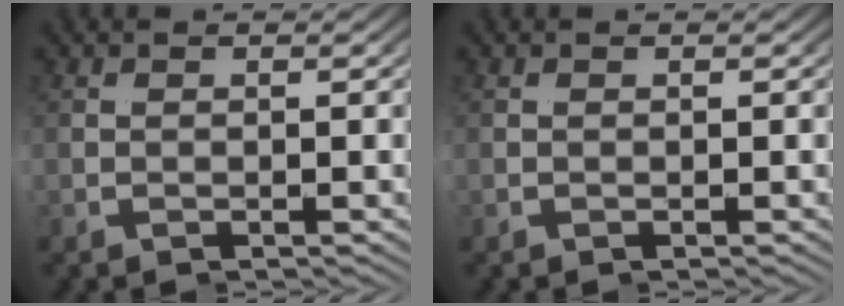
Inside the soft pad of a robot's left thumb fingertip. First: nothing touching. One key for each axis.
{"total": 0.0}